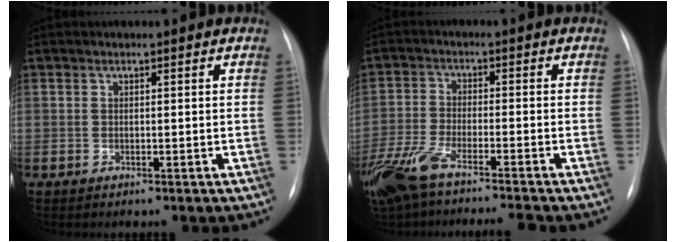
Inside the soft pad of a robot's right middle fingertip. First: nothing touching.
{"total": 13.4, "force": [-10.6, 1.2, 8.0], "torque": [-0.160, -0.026, -0.186]}